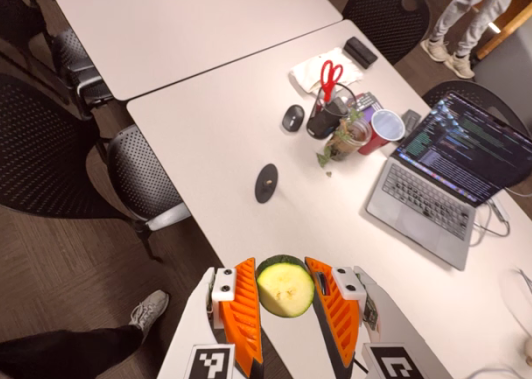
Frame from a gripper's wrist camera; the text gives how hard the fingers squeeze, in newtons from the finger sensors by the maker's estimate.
{"total": 8.4, "left": 7.9, "right": 9.0}